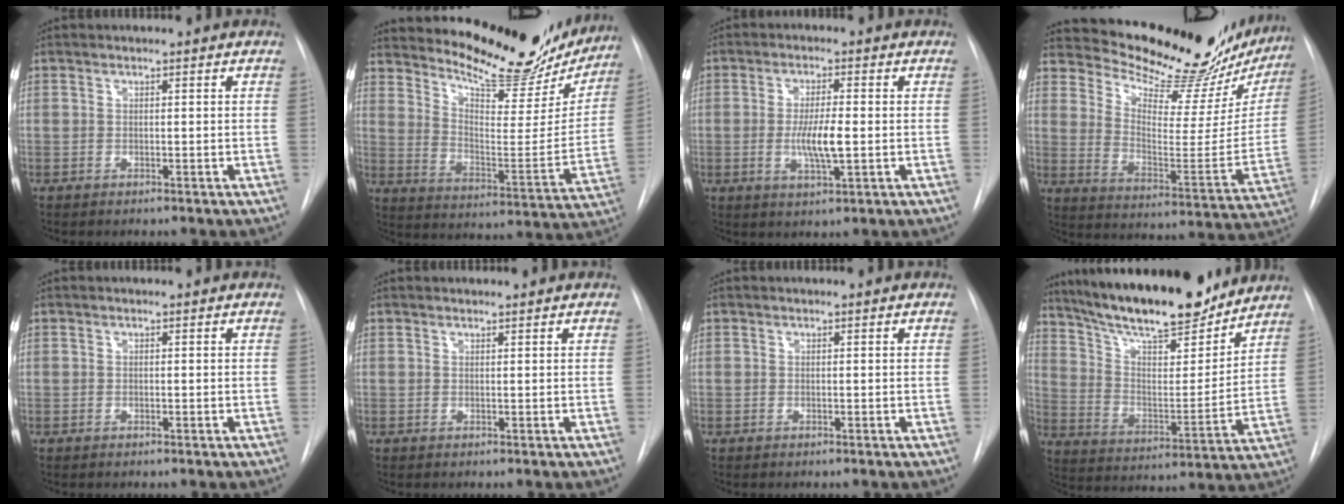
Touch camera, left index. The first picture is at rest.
{"total": 21.4, "force": [19.3, 5.3, 7.7], "torque": [-0.114, -0.048, 0.261]}
{"total": 5.8, "force": [-0.7, 1.0, 5.7], "torque": [-0.110, -0.008, -0.011]}
{"total": 25.9, "force": [23.6, 5.4, 9.2], "torque": [-0.140, -0.080, 0.306]}
{"total": 0.0}
{"total": 0.8, "force": [0.8, 0.0, 0.1], "torque": [-0.006, 0.009, 0.016]}
{"total": 0.0}
{"total": 21.0, "force": [18.2, 3.9, 9.8], "torque": [-0.168, -0.004, 0.290]}